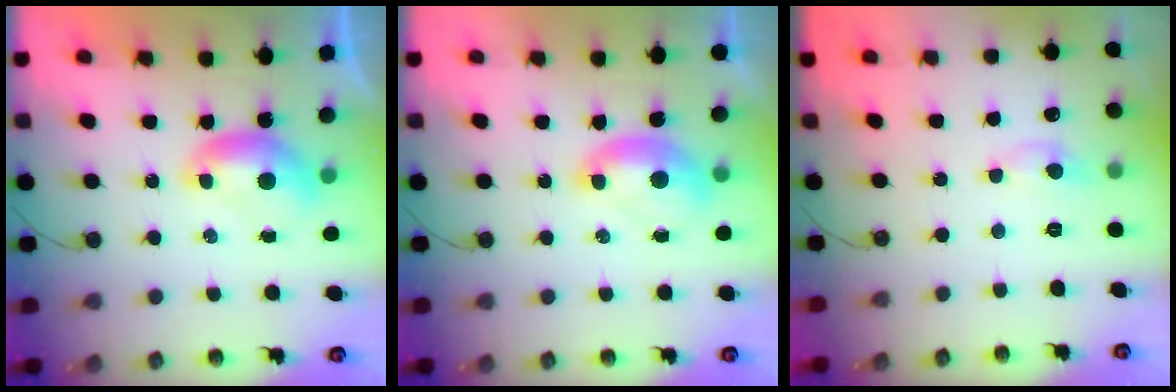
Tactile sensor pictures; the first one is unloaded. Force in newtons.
{"total": 1.8, "press": 1.6, "slide": 0.7}
{"total": 0.6, "press": 0.2, "slide": 0.5}